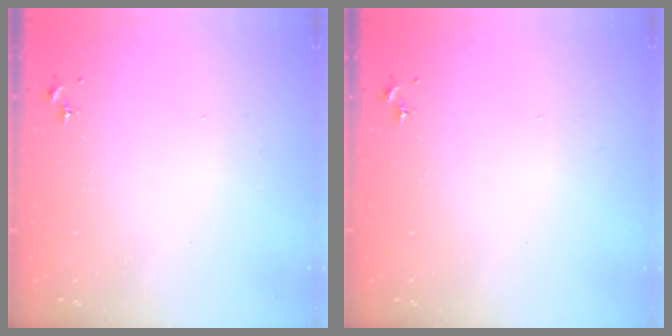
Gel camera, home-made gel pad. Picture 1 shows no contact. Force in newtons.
{"total": 0.0}